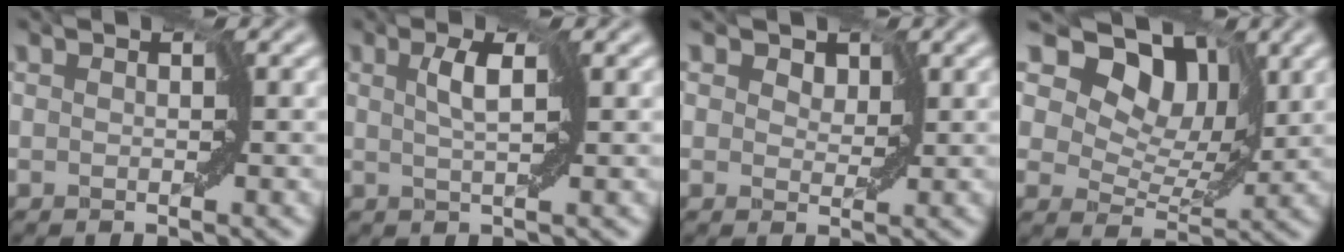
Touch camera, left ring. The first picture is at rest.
{"total": 1.8, "force": [0.8, -0.1, 1.6], "torque": [-0.031, 0.006, 0.012]}
{"total": 2.6, "force": [1.5, 1.8, 1.1], "torque": [-0.009, 0.007, 0.008]}
{"total": 9.9, "force": [5.8, 6.0, 5.3], "torque": [-0.082, 0.010, 0.079]}